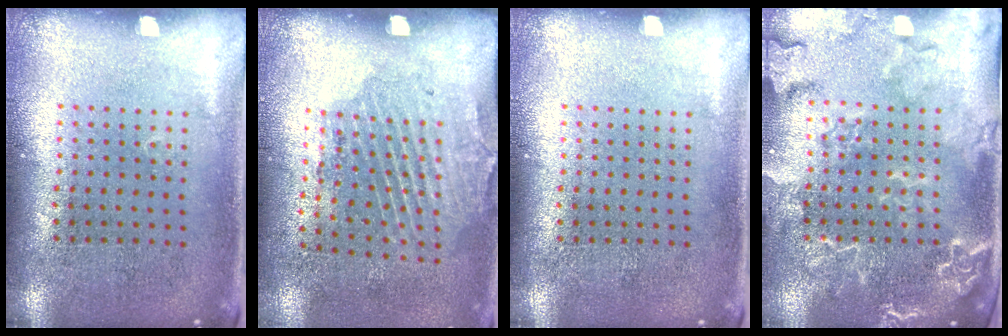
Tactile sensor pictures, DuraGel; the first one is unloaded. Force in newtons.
{"total": 1.9, "press": 1.2, "slide": 1.5}
{"total": 0.0}
{"total": 2.6, "press": 2.4, "slide": 0.9}